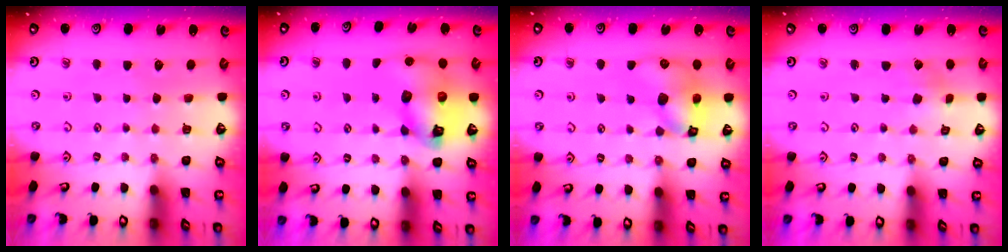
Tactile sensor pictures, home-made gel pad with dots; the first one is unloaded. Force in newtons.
{"total": 12.6, "press": 12.5, "slide": 1.7}
{"total": 10.8, "press": 10.6, "slide": 1.7}
{"total": 1.1, "press": 1.1, "slide": 0.2}